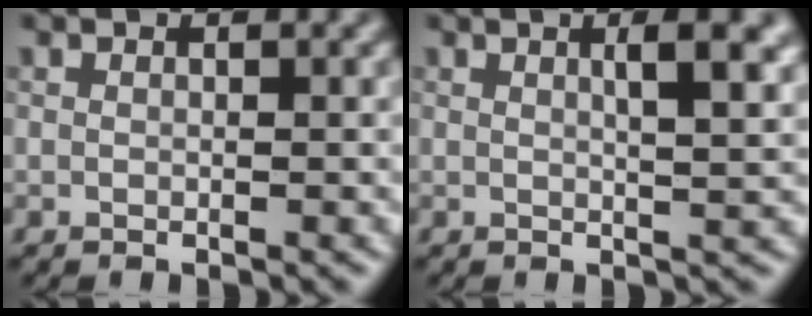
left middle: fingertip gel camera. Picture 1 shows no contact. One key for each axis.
{"total": 4.6, "fx": 1.5, "fy": 1.4, "fz": 4.1, "tx": -0.039, "ty": 0.011, "tz": 0.015}